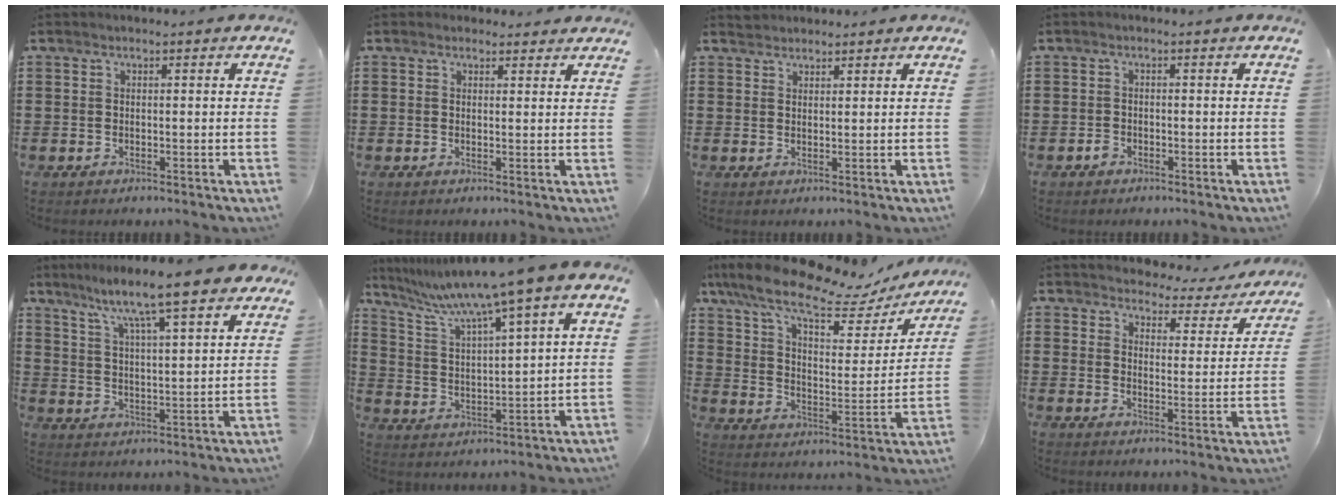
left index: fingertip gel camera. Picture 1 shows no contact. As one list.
[{"total": 1.6, "force": [1.3, 0.8, 0.1], "torque": [0.001, 0.004, 0.024]}, {"total": 1.5, "force": [1.4, 0.4, -0.2], "torque": [0.001, 0.002, 0.029]}, {"total": 1.1, "force": [-0.8, 0.7, 0.4], "torque": [-0.010, -0.001, -0.017]}, {"total": 8.1, "force": [6.9, 0.2, 4.3], "torque": [-0.105, -0.039, 0.109]}, {"total": 8.1, "force": [6.2, -0.5, 5.2], "torque": [-0.127, -0.042, 0.096]}, {"total": 13.1, "force": [10.2, 3.1, 7.5], "torque": [-0.167, -0.052, 0.172]}, {"total": 3.6, "force": [3.6, 0.7, 0.1], "torque": [-0.019, -0.032, 0.056]}]